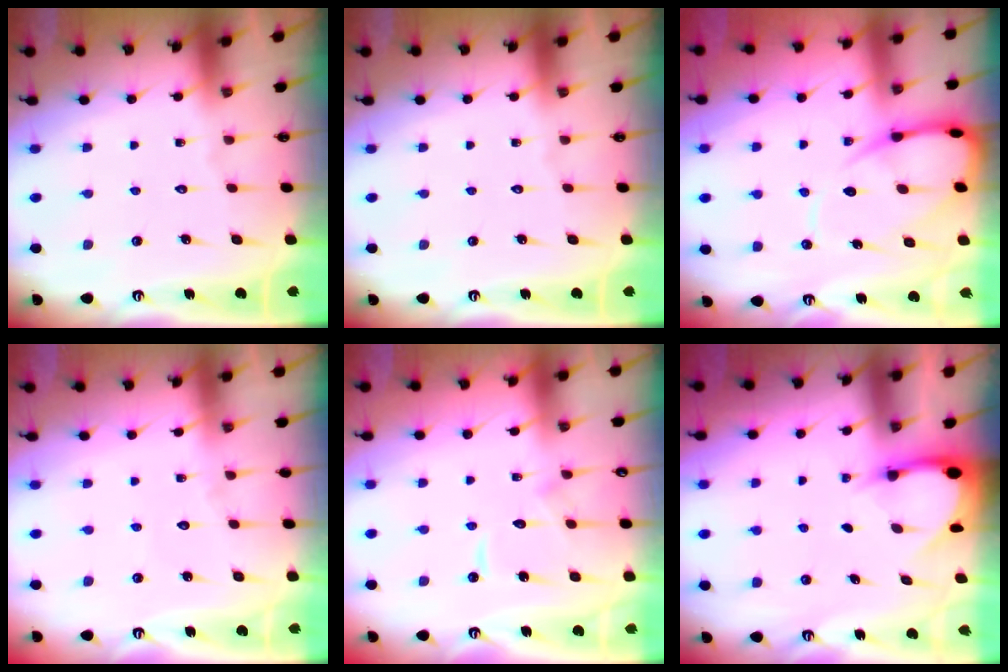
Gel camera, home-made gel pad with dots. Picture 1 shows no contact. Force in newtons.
{"total": 0.0}
{"total": 11.5, "press": 11.5, "slide": 1.2}
{"total": 2.3, "press": 2.3, "slide": 0.2}
{"total": 7.2, "press": 7.2, "slide": 0.7}
{"total": 3.4, "press": 3.4, "slide": 0.2}